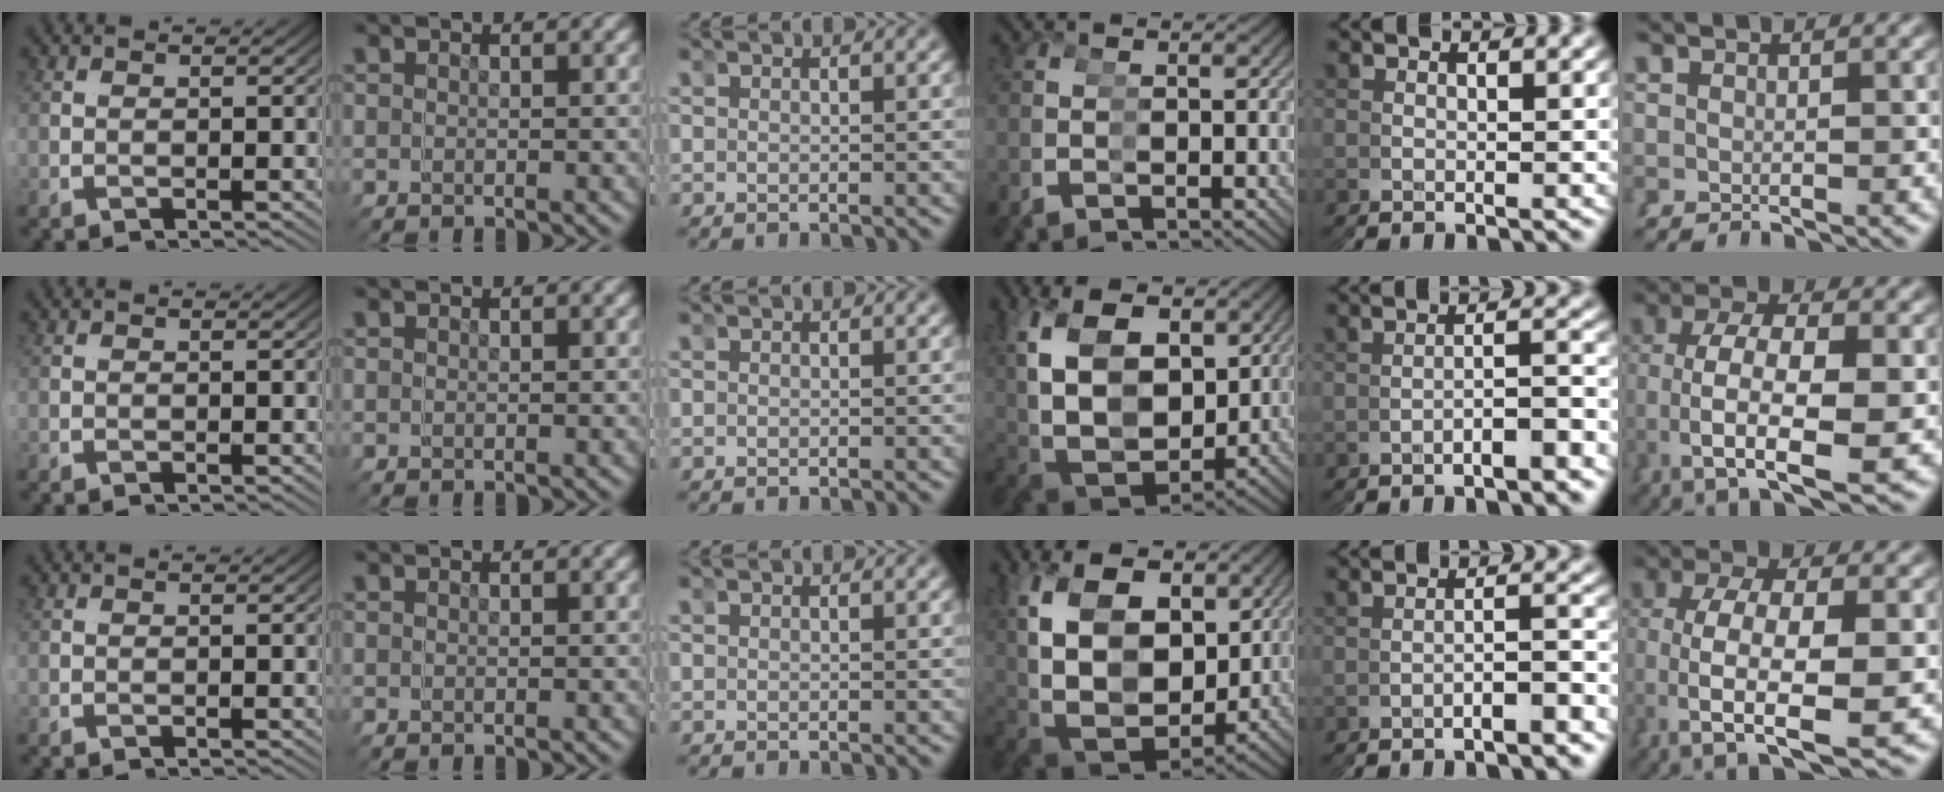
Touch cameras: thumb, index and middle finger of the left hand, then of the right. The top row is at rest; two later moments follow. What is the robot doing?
{"motion": "grasp_and_lifting", "object": "bandage"}